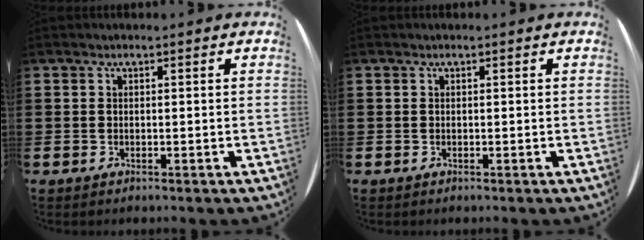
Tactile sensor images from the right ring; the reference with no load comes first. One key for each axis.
{"total": 0.0}